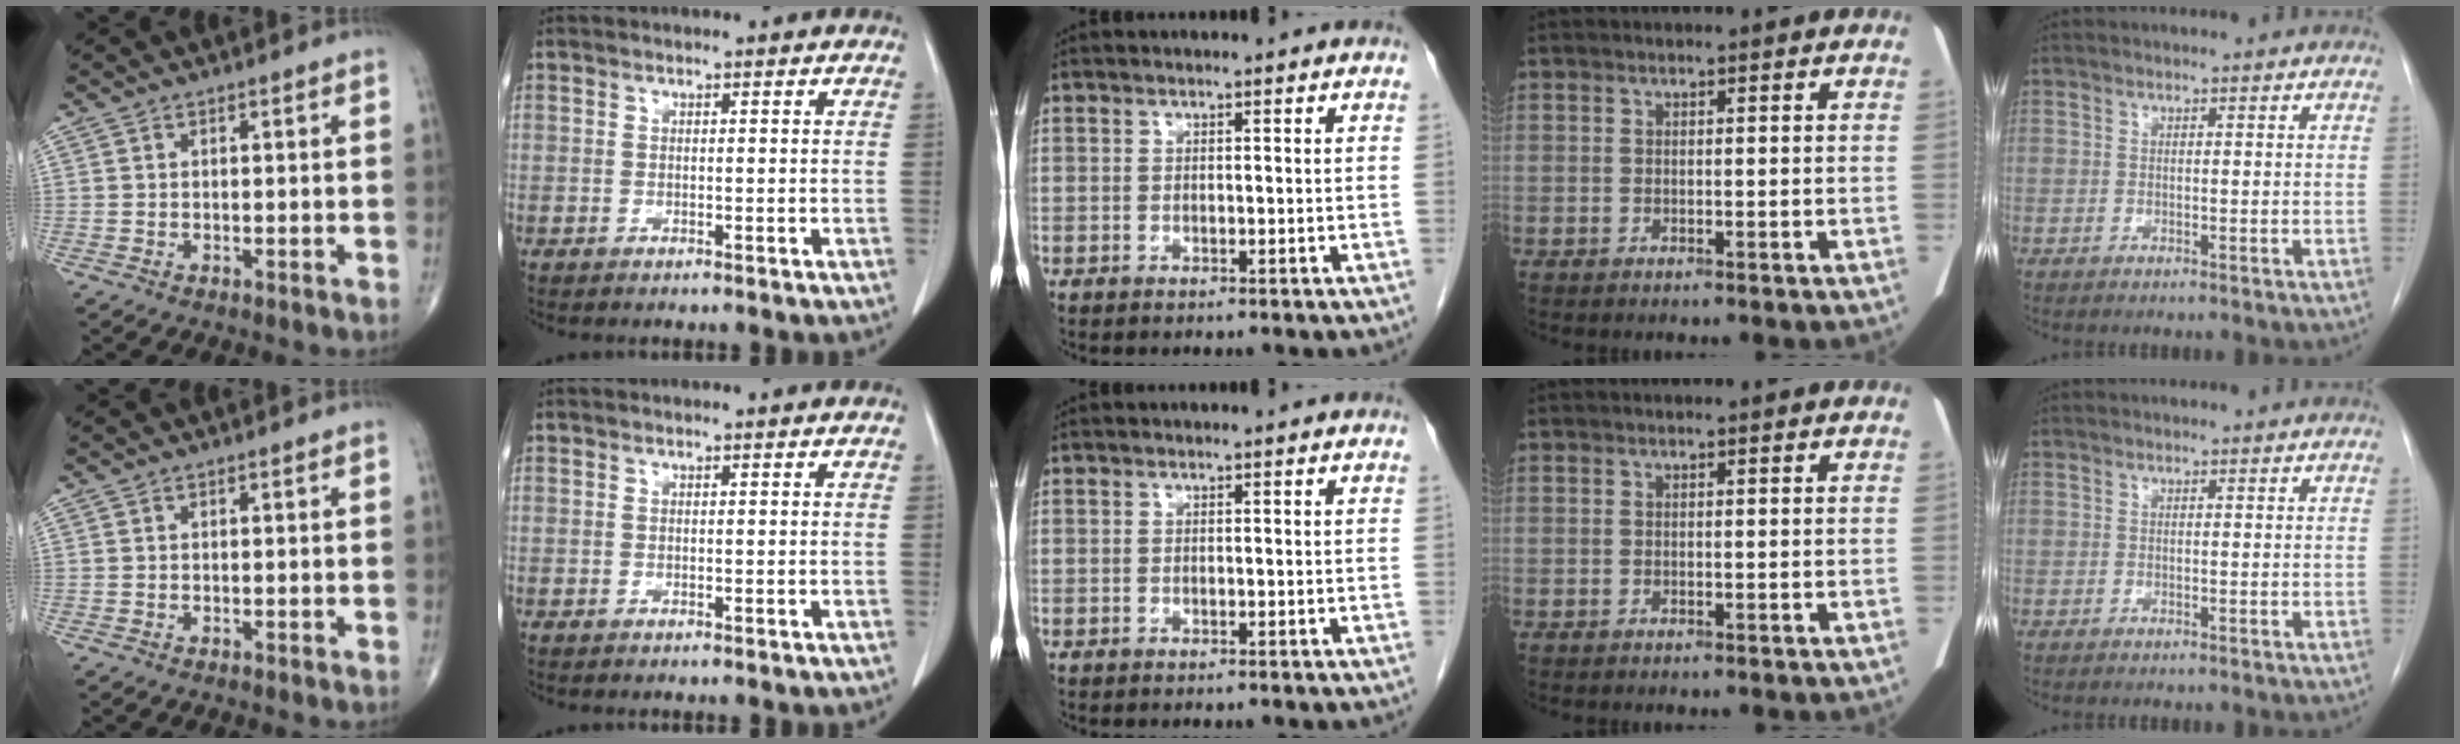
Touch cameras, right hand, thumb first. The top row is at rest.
{}